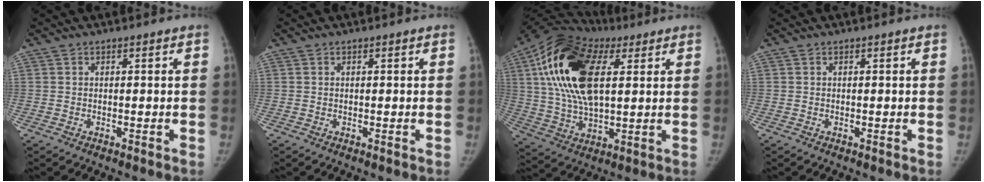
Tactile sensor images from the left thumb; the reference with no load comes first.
{"total": 0.0}
{"total": 21.4, "force": [6.2, 11.0, 17.3], "torque": [-0.329, 0.002, 0.102]}
{"total": 0.0}